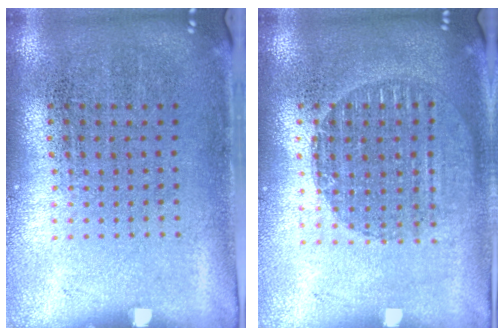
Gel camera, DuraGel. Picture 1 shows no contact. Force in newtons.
{"total": 1.6, "press": 1.5, "slide": 0.7}